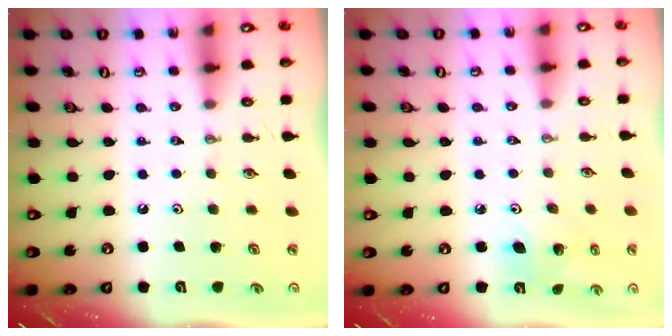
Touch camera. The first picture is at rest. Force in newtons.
{"total": 6.2, "press": 5.9, "slide": 1.8}